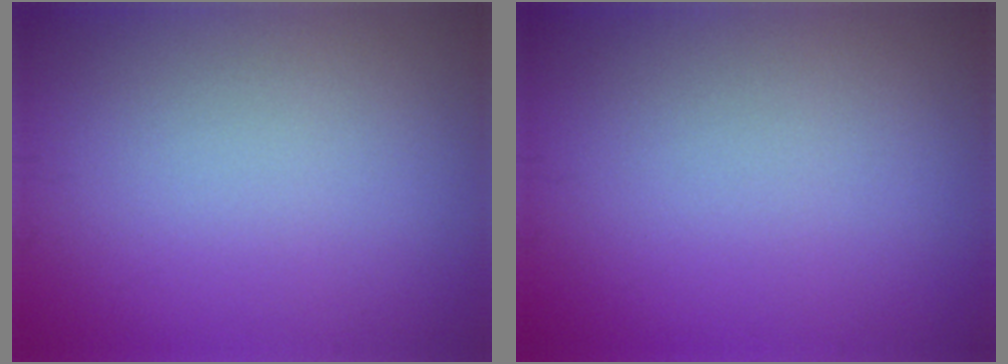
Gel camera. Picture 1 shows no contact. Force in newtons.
{"total": 0.0}